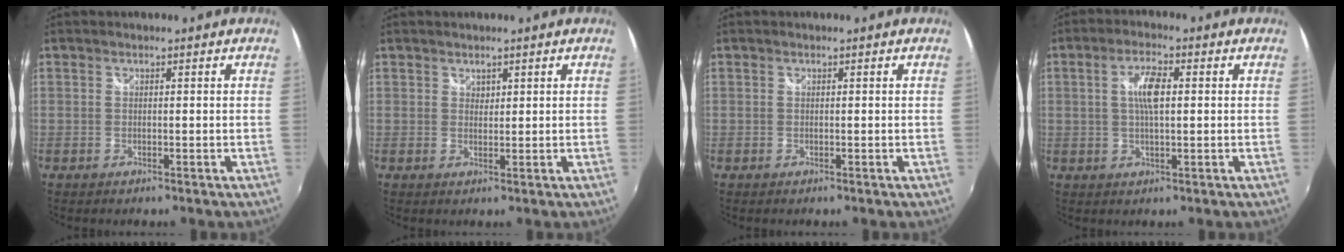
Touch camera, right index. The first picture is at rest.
{"total": 1.2, "force": [0.9, 0.7, 0.1], "torque": [0.001, 0.001, 0.015]}
{"total": 0.0}
{"total": 5.3, "force": [0.8, 1.8, 5.0], "torque": [-0.093, 0.007, 0.016]}